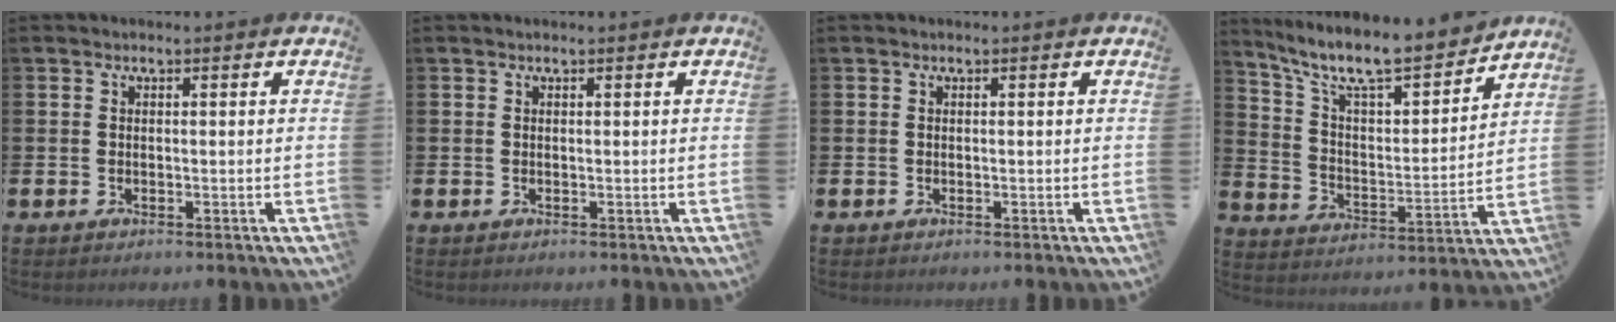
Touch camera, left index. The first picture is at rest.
{"total": 0.0}
{"total": 0.0}
{"total": 10.2, "force": [9.1, 2.0, 4.3], "torque": [-0.113, -0.067, 0.153]}